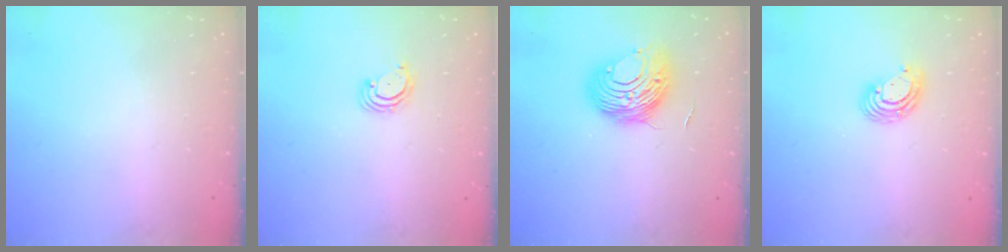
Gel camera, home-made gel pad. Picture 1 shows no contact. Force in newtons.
{"total": 2.6, "press": 2.6, "slide": 0.3}
{"total": 10.6, "press": 10.5, "slide": 1.0}
{"total": 5.8, "press": 5.8, "slide": 0.4}